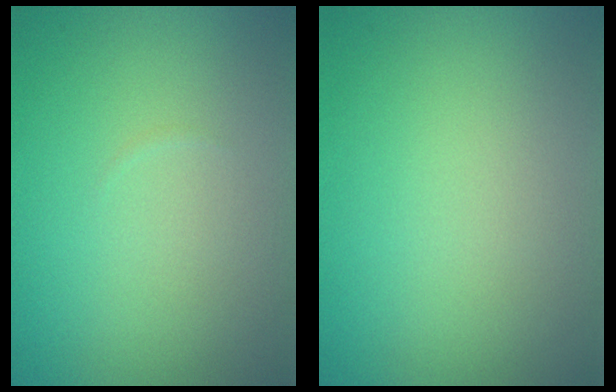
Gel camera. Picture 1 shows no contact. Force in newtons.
{"total": 0.0}